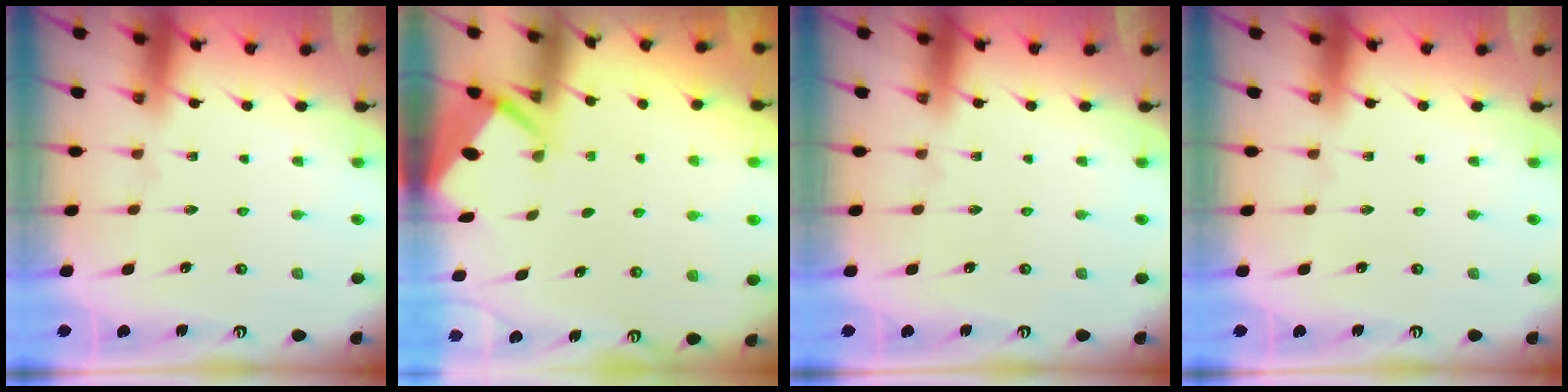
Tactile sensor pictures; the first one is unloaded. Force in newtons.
{"total": 2.7, "press": 2.7, "slide": 0.3}
{"total": 0.0}
{"total": 0.0}